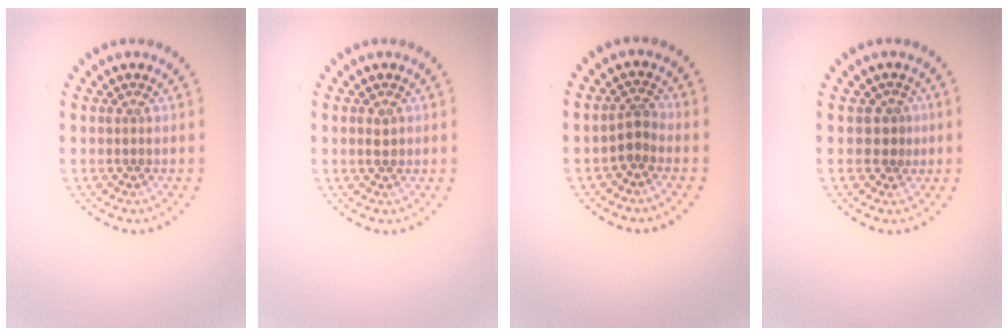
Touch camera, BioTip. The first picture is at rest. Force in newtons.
{"total": 1.0, "press": 1.0, "slide": 0.2}
{"total": 1.7, "press": 1.3, "slide": 1.0}
{"total": 1.8, "press": 1.4, "slide": 1.1}